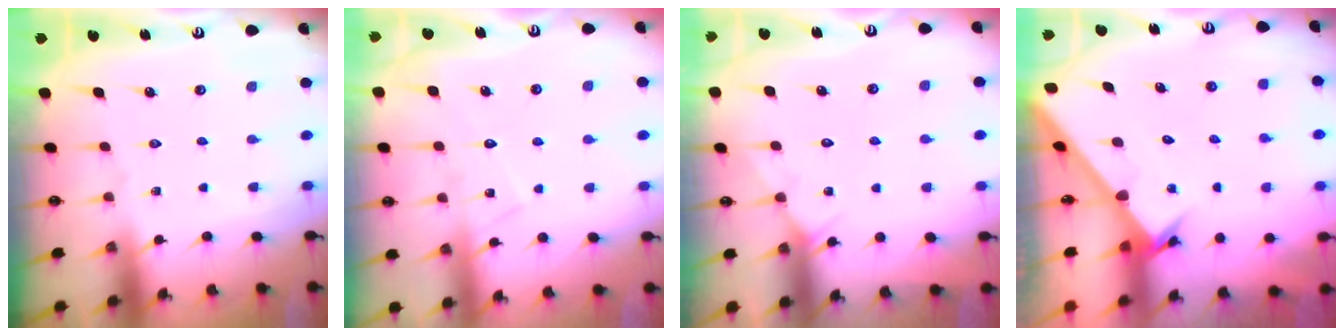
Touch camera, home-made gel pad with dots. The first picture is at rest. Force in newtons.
{"total": 7.7, "press": 7.6, "slide": 0.6}
{"total": 4.3, "press": 4.3, "slide": 0.5}
{"total": 2.5, "press": 2.5, "slide": 0.1}